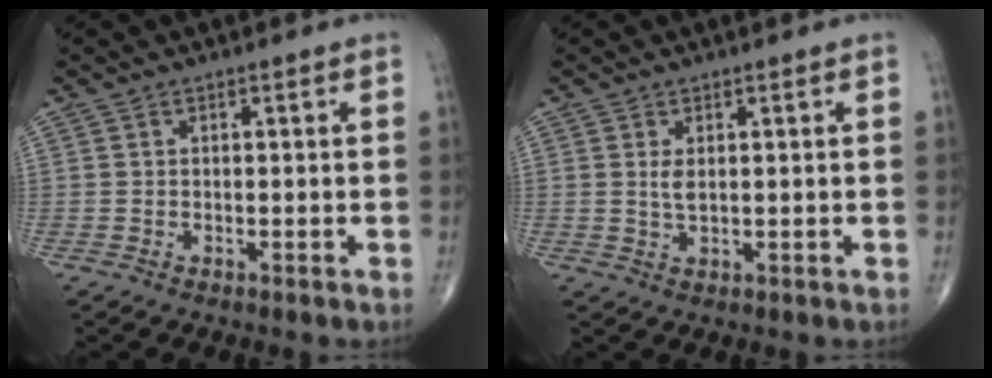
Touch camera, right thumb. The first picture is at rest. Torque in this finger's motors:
{"motor_torque": [0.23, 0.07, 0.18, -0.41, -0.01]}